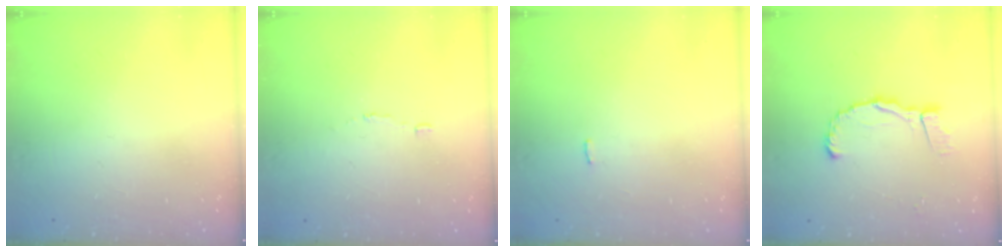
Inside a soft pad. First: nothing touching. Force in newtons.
{"total": 1.9, "press": 1.9, "slide": 0.1}
{"total": 1.5, "press": 1.4, "slide": 0.3}
{"total": 9.6, "press": 9.5, "slide": 1.3}